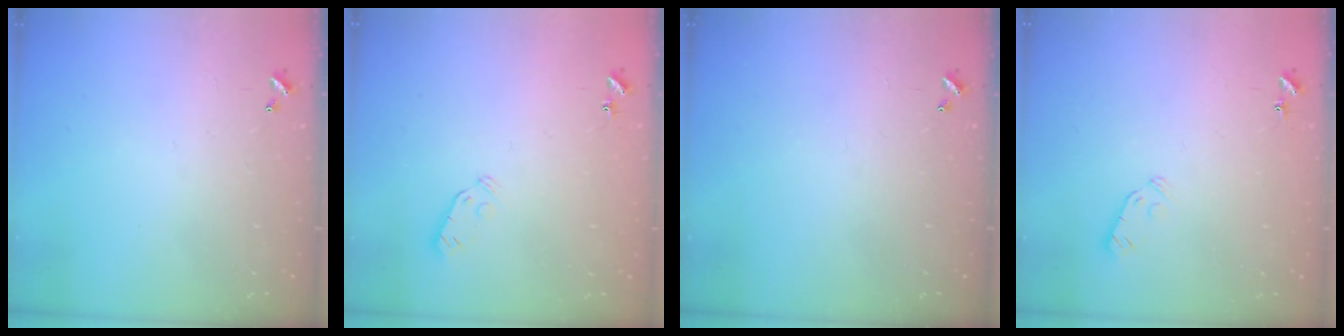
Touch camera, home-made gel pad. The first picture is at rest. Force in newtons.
{"total": 3.8, "press": 3.7, "slide": 0.8}
{"total": 0.0}
{"total": 3.7, "press": 3.6, "slide": 0.9}